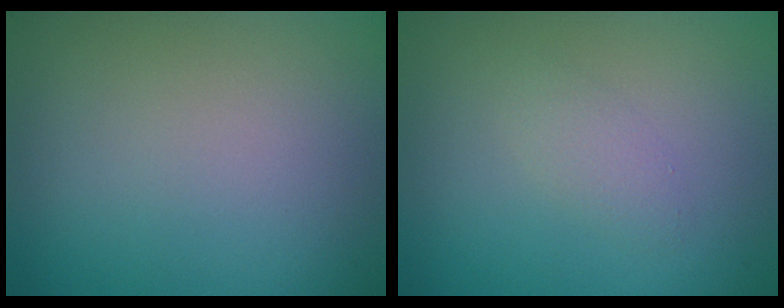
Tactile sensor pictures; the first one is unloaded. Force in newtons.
{"total": 1.4, "press": 1.4, "slide": 0.1}